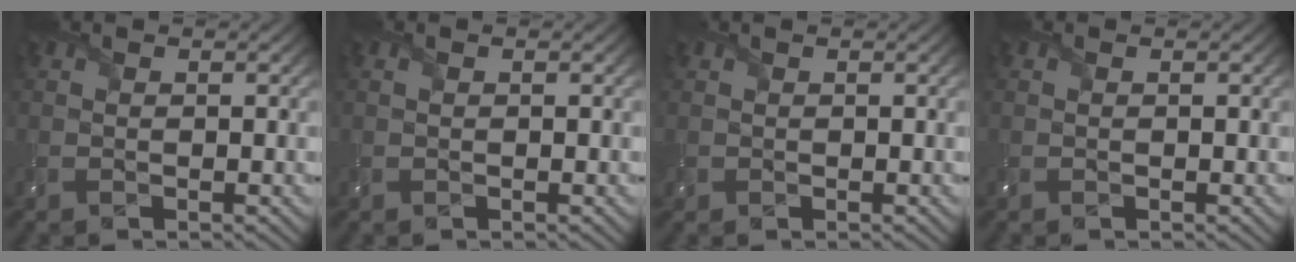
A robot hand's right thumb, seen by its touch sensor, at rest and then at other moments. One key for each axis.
{"total": 0.5, "fx": 0.3, "fy": 0.1, "fz": 0.4, "tx": -0.011, "ty": 0.003, "tz": 0.006}
{"total": 1.0, "fx": 0.4, "fy": 0.9, "fz": 0.1, "tx": -0.005, "ty": -0.001, "tz": 0.007}
{"total": 0.0}